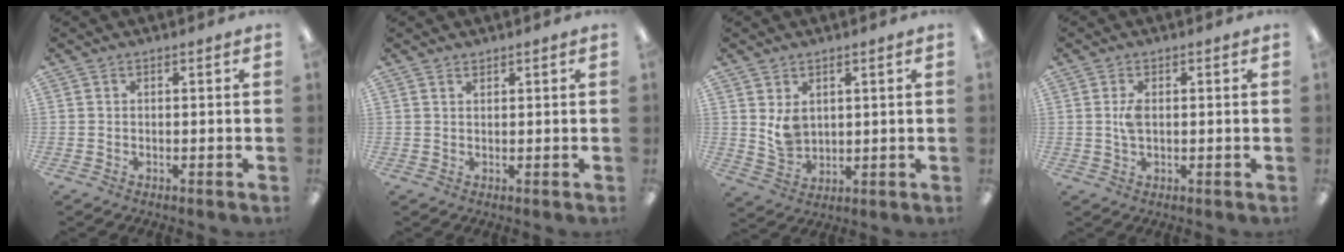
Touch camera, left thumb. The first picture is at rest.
{"total": 1.0, "force": [1.0, 0.4, 0.1], "torque": [-0.003, 0.000, 0.019]}
{"total": 5.7, "force": [2.5, 4.2, 2.9], "torque": [-0.048, -0.004, 0.049]}
{"total": 3.6, "force": [0.5, 2.0, 3.0], "torque": [-0.069, 0.005, 0.004]}